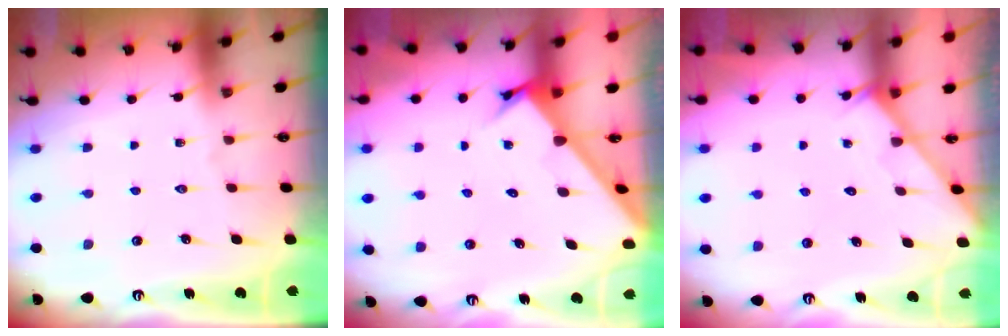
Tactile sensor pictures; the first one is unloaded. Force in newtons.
{"total": 2.7, "press": 2.7, "slide": 0.2}
{"total": 2.1, "press": 2.1, "slide": 0.1}